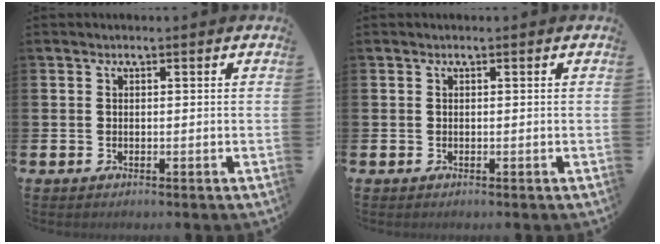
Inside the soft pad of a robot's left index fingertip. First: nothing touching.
{"total": 0.0}